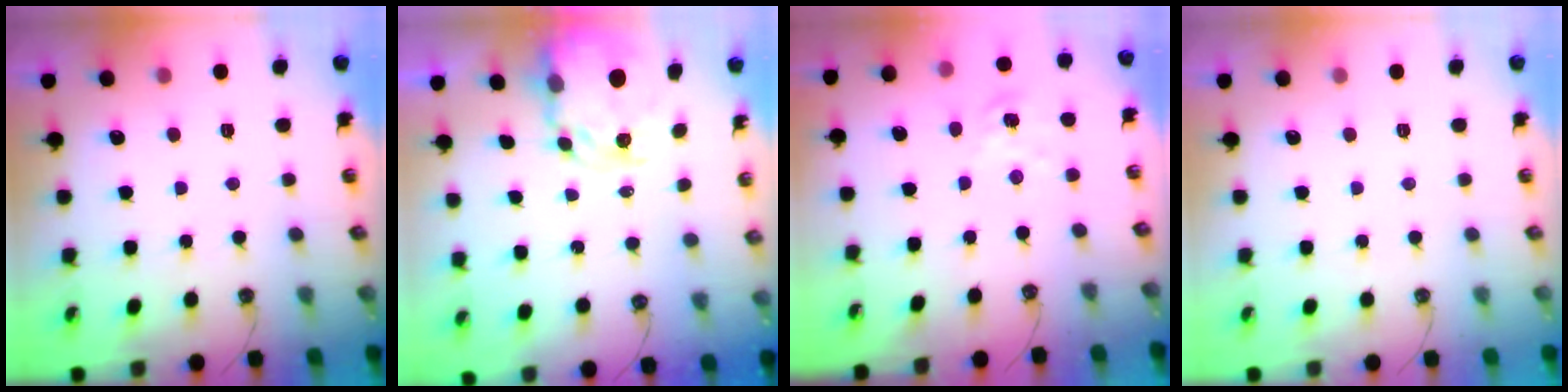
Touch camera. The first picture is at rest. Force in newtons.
{"total": 7.7, "press": 7.6, "slide": 0.7}
{"total": 2.9, "press": 2.9, "slide": 0.3}
{"total": 0.0}